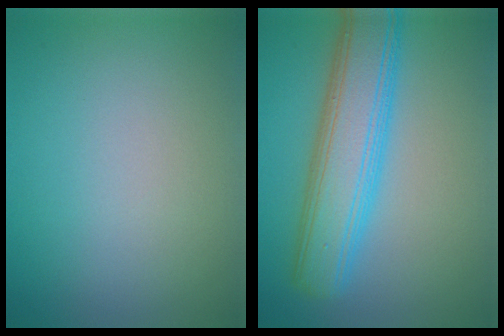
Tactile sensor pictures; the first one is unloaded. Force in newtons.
{"total": 7.5, "press": 7.5, "slide": 0.2}